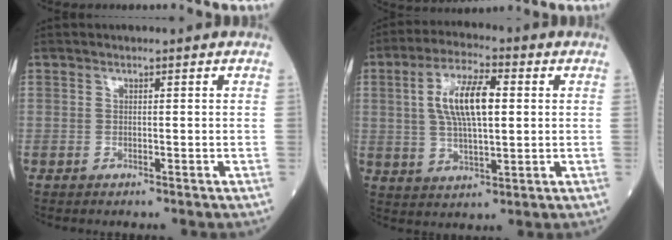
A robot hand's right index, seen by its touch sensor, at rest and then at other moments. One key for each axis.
{"total": 10.1, "fx": 1.9, "fy": 3.0, "fz": 9.4, "tx": -0.187, "ty": 0.012, "tz": 0.035}